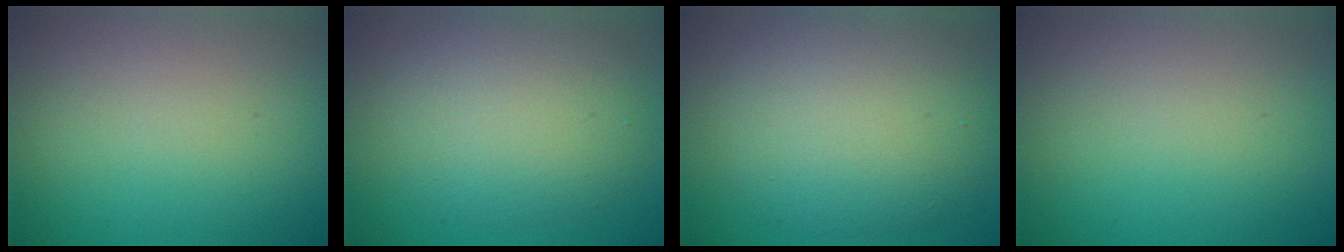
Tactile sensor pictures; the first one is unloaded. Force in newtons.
{"total": 5.5, "press": 5.5, "slide": 0.2}
{"total": 8.6, "press": 8.6, "slide": 0.5}
{"total": 0.0}